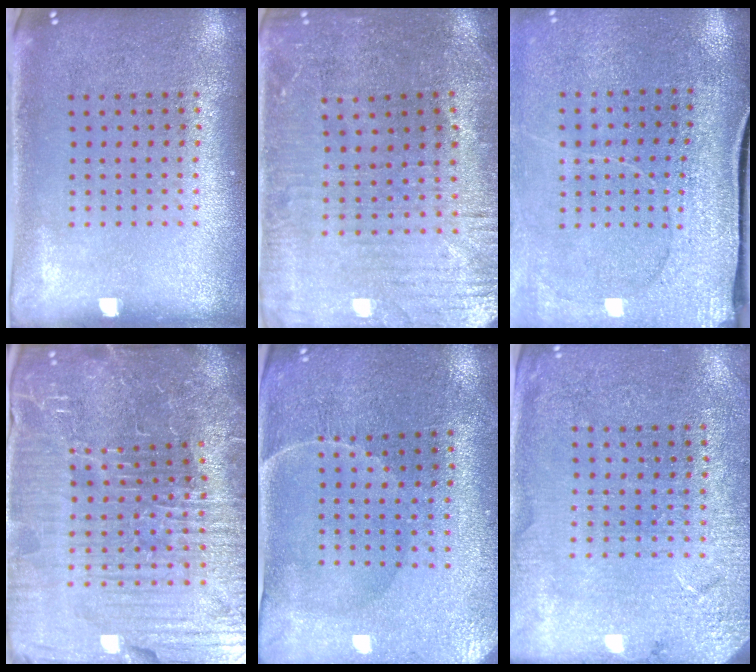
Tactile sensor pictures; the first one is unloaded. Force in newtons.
{"total": 1.1, "press": 1.0, "slide": 0.4}
{"total": 3.0, "press": 2.8, "slide": 1.1}
{"total": 7.4, "press": 6.6, "slide": 3.4}
{"total": 0.7, "press": 0.6, "slide": 0.4}
{"total": 2.7, "press": 2.7, "slide": 0.1}